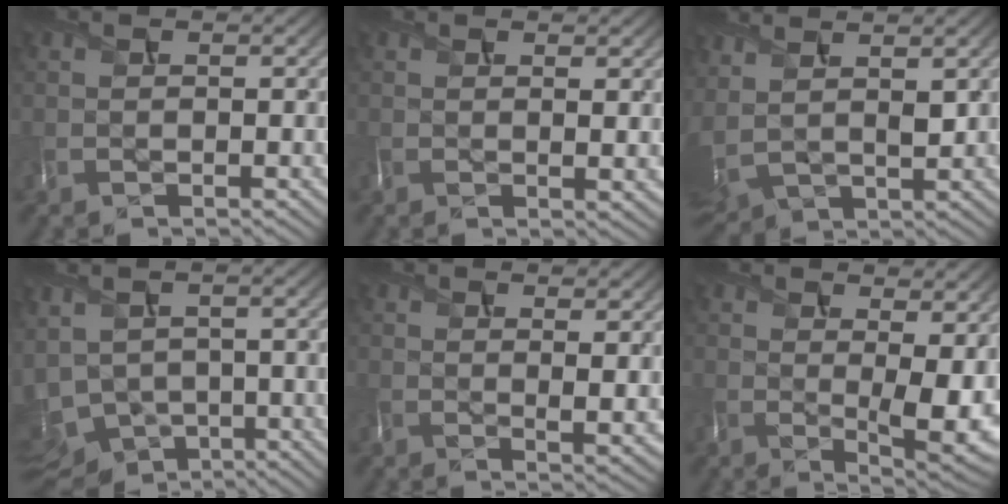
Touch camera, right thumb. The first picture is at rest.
{"total": 2.5, "force": [0.7, 0.6, 2.3], "torque": [-0.041, 0.000, 0.013]}
{"total": 5.8, "force": [3.5, 2.7, 3.7], "torque": [-0.128, 0.009, 0.079]}
{"total": 7.7, "force": [-1.4, 5.3, 5.3], "torque": [-0.145, -0.024, -0.010]}
{"total": 4.2, "force": [1.1, 1.1, 3.8], "torque": [-0.061, -0.006, 0.024]}
{"total": 9.4, "force": [0.8, 3.4, 8.7], "torque": [-0.128, -0.010, 0.030]}